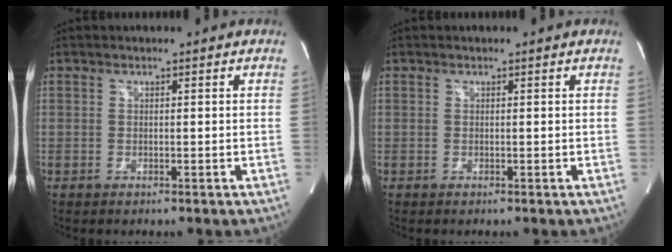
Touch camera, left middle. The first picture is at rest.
{"total": 0.0}